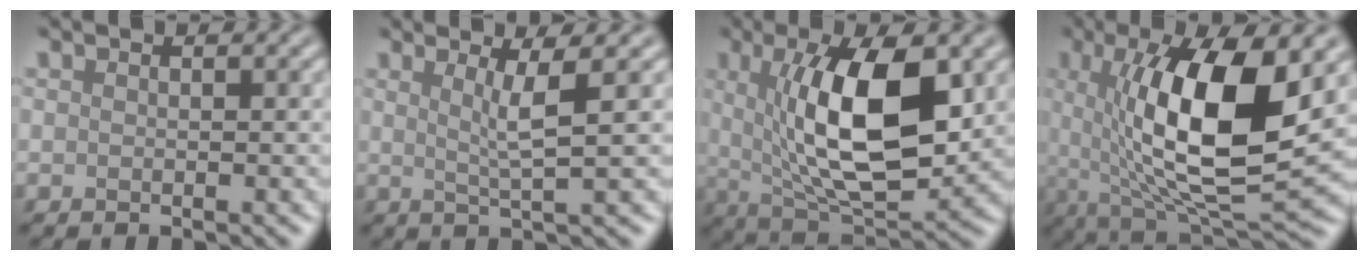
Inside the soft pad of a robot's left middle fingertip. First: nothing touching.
{"total": 3.4, "force": [1.0, 0.5, 3.2], "torque": [-0.053, 0.000, 0.019]}
{"total": 11.4, "force": [2.0, 4.4, 10.3], "torque": [-0.162, -0.005, 0.035]}
{"total": 13.1, "force": [2.0, 4.5, 12.1], "torque": [-0.196, -0.011, 0.036]}